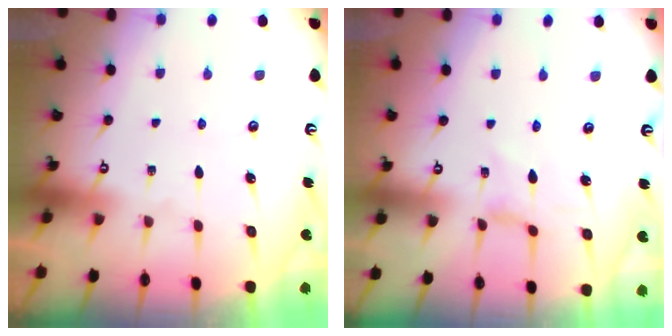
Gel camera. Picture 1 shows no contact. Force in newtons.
{"total": 0.0}